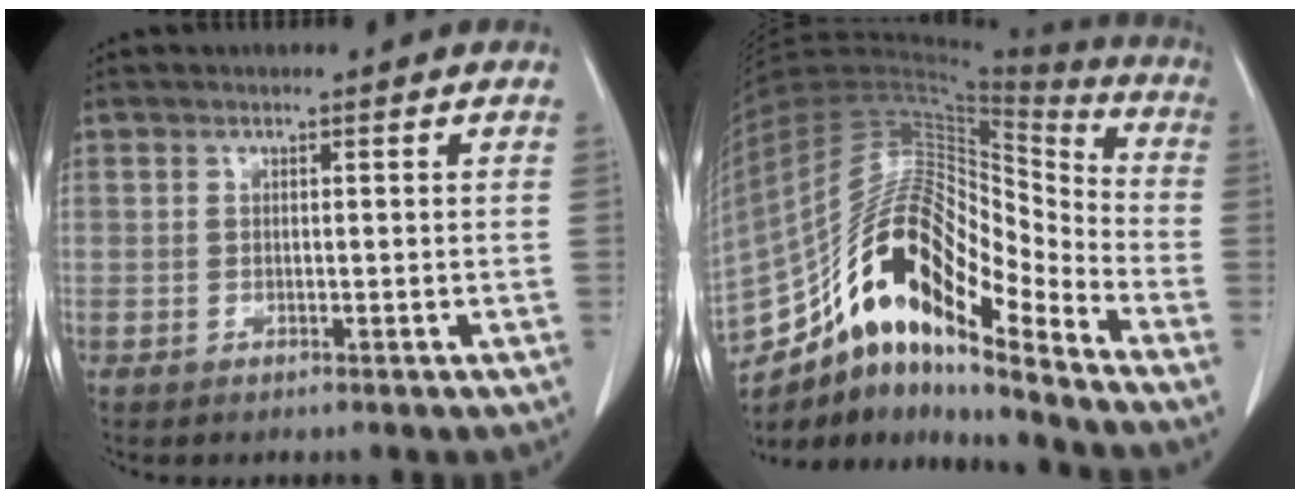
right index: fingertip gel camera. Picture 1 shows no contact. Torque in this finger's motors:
{"motor_torque": [1.14, -0.99, 1.05, 0.21]}